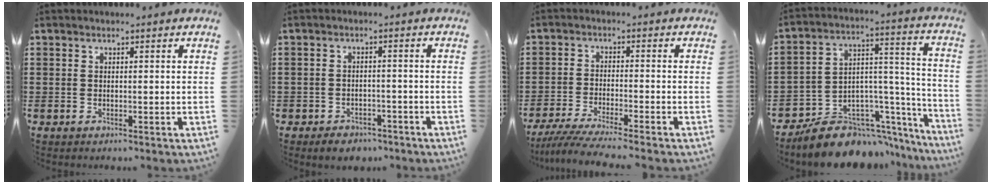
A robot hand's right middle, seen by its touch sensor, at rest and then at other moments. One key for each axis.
{"total": 2.4, "fx": -2.2, "fy": 0.9, "fz": 0.1, "tx": -0.008, "ty": 0.004, "tz": -0.048}
{"total": 4.6, "fx": -4.3, "fy": -0.2, "fz": 1.7, "tx": -0.049, "ty": -0.018, "tz": -0.089}
{"total": 10.5, "fx": -9.1, "fy": 4.5, "fz": 2.7, "tx": -0.042, "ty": 0.029, "tz": -0.163}